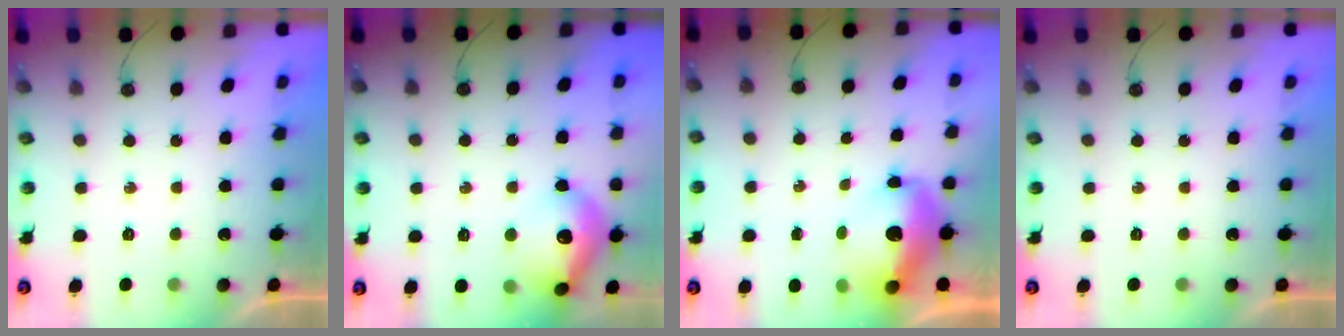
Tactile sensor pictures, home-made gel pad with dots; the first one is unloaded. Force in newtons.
{"total": 15.9, "press": 15.8, "slide": 1.1}
{"total": 13.7, "press": 13.7, "slide": 1.2}
{"total": 0.0}